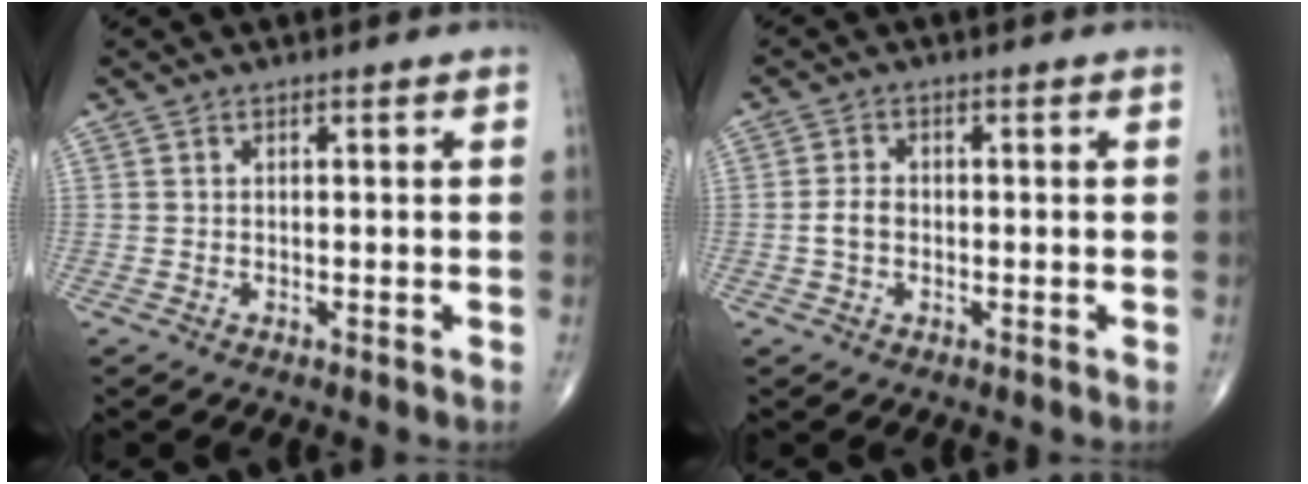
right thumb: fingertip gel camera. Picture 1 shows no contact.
{"total": 2.8, "force": [-0.5, 2.0, 1.9], "torque": [-0.034, 0.010, -0.014]}